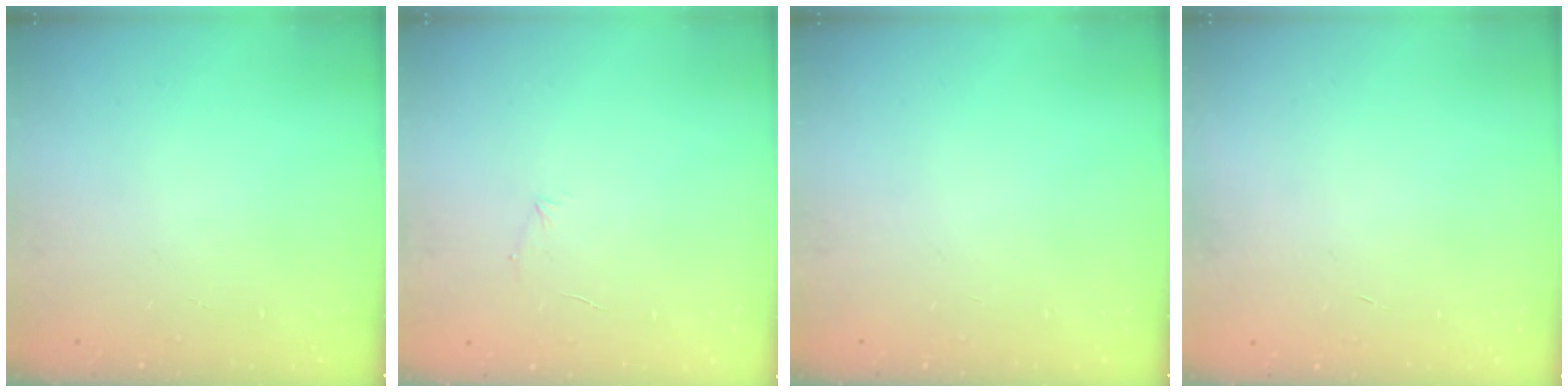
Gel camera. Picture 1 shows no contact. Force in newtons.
{"total": 3.9, "press": 3.8, "slide": 1.0}
{"total": 0.0}
{"total": 0.0}